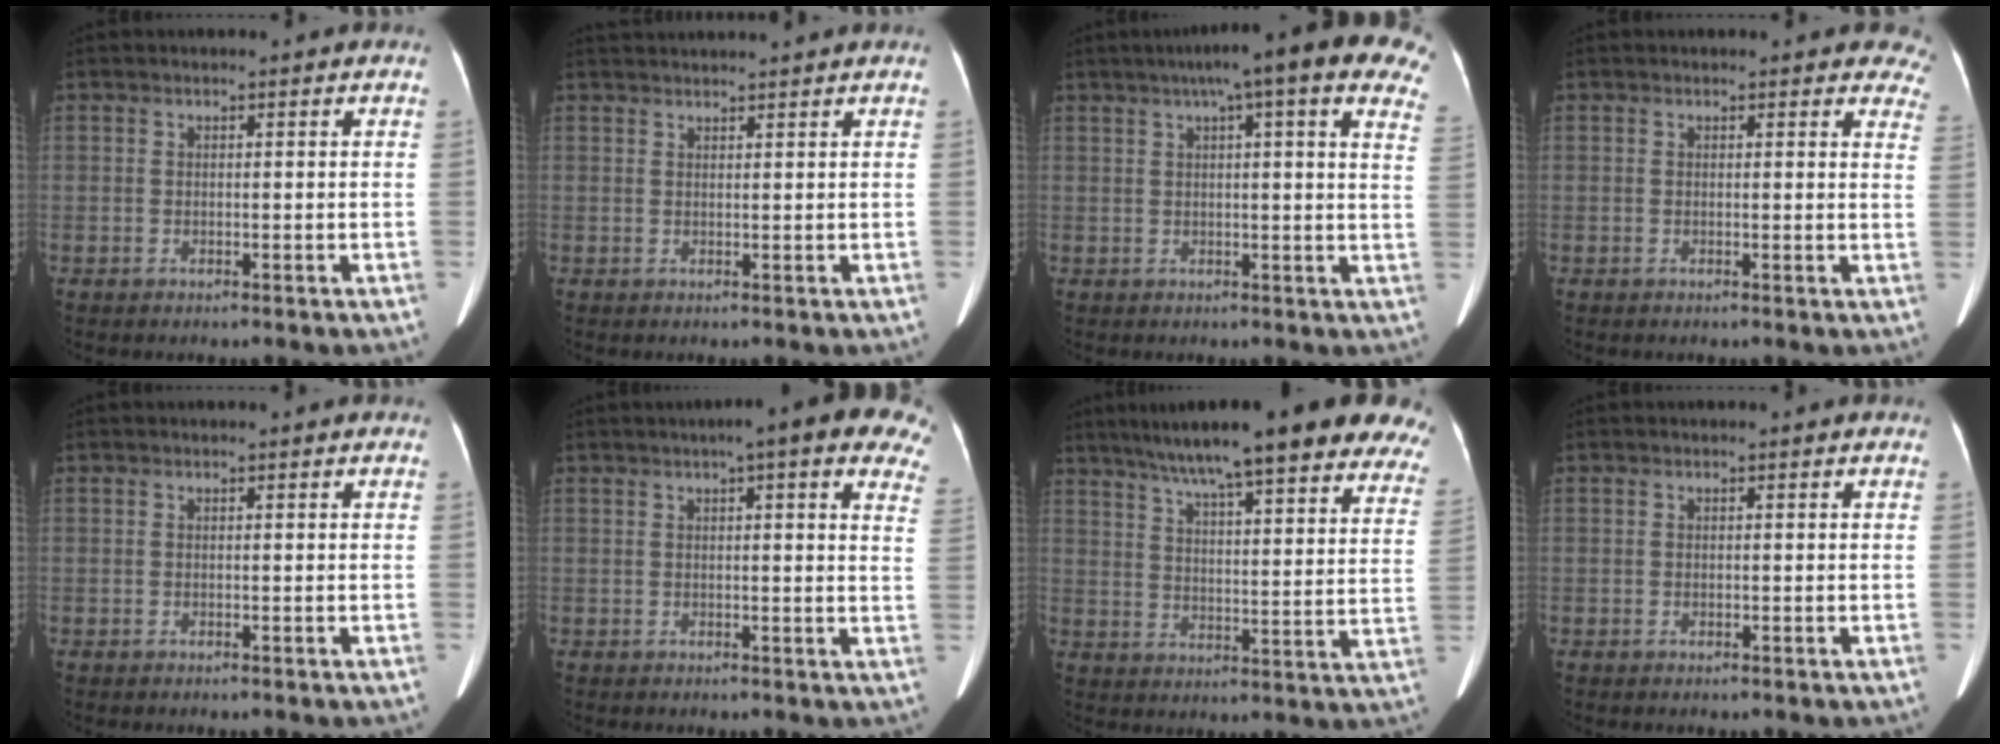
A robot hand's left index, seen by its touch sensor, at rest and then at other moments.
{"total": 5.1, "force": [4.9, -0.5, 1.2], "torque": [-0.013, 0.031, 0.072]}
{"total": 18.4, "force": [12.3, 2.6, 13.5], "torque": [-0.186, 0.038, 0.135]}
{"total": 6.1, "force": [5.6, 2.1, 1.3], "torque": [0.021, -0.013, 0.025]}
{"total": 0.0}
{"total": 13.0, "force": [8.2, 2.1, 9.8], "torque": [-0.114, 0.014, 0.079]}
{"total": 26.9, "force": [21.9, 3.4, 15.2], "torque": [-0.201, -0.002, 0.273]}
{"total": 0.0}